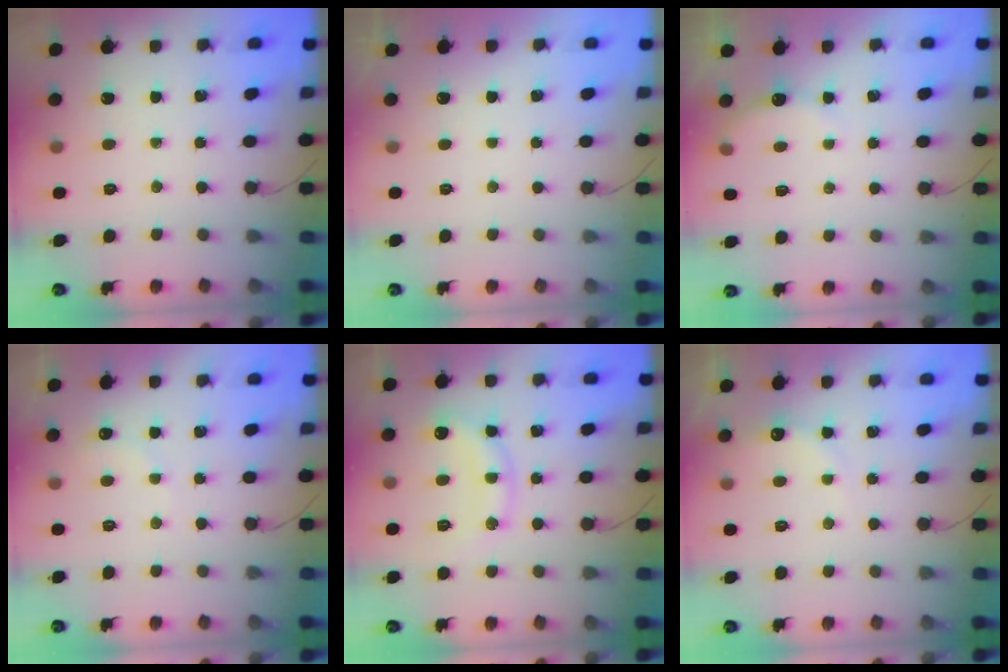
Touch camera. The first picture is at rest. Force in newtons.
{"total": 3.0, "press": 3.0, "slide": 0.1}
{"total": 4.2, "press": 4.1, "slide": 1.0}
{"total": 4.9, "press": 4.7, "slide": 1.3}
{"total": 11.1, "press": 11.1, "slide": 0.5}
{"total": 6.6, "press": 6.5, "slide": 1.4}